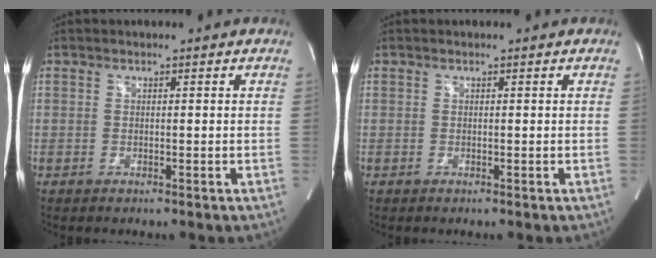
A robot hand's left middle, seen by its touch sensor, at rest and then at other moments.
{"total": 0.0}